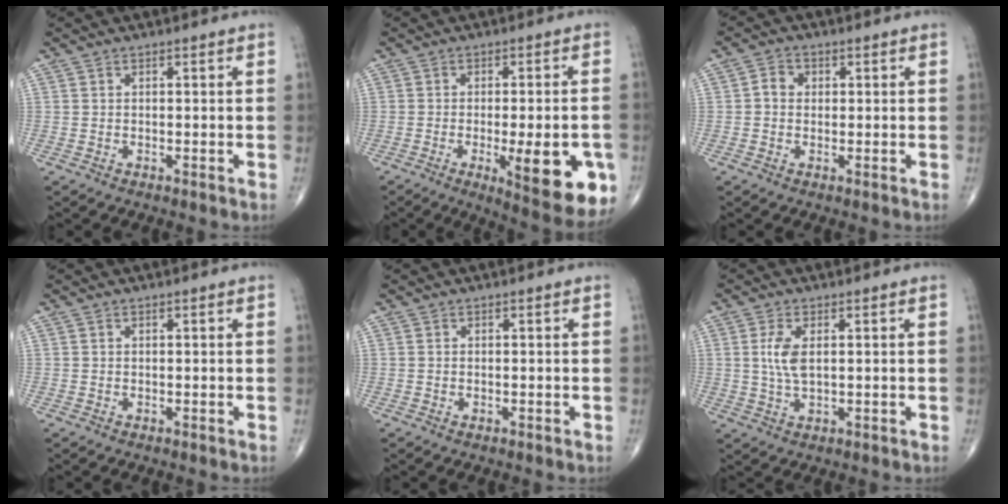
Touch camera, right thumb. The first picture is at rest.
{"total": 15.8, "force": [-4.7, 4.8, 14.3], "torque": [-0.152, 0.000, -0.046]}
{"total": 3.0, "force": [0.3, 2.6, 1.5], "torque": [-0.014, 0.009, 0.000]}
{"total": 0.0}
{"total": 0.0}
{"total": 4.9, "force": [0.9, 2.2, 4.3], "torque": [-0.097, -0.002, 0.021]}